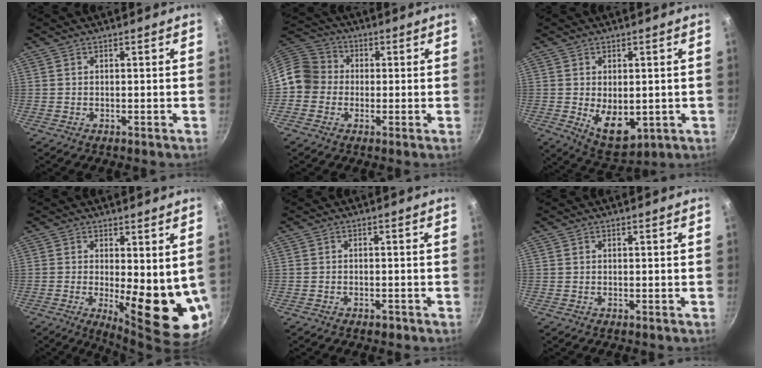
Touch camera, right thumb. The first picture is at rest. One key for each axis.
{"total": 9.2, "fx": -0.9, "fy": 8.4, "fz": 3.7, "tx": -0.034, "ty": 0.027, "tz": -0.040}
{"total": 9.0, "fx": -0.7, "fy": 5.7, "fz": 7.0, "tx": -0.090, "ty": -0.019, "tz": 0.010}
{"total": 13.4, "fx": 0.1, "fy": 4.7, "fz": 12.6, "tx": -0.145, "ty": -0.031, "tz": 0.013}
{"total": 1.4, "fx": -1.0, "fy": 0.8, "fz": 0.6, "tx": -0.011, "ty": 0.011, "tz": -0.011}
{"total": 0.0}